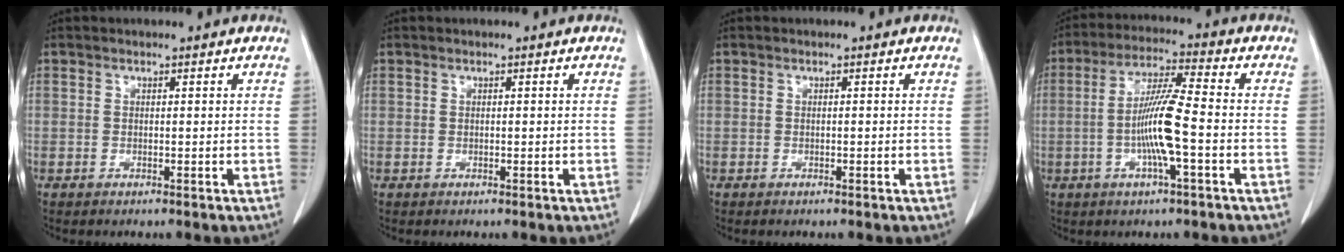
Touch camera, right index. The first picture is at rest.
{"total": 0.0}
{"total": 0.0}
{"total": 9.6, "force": [-2.0, 0.2, 9.3], "torque": [-0.183, 0.002, -0.042]}